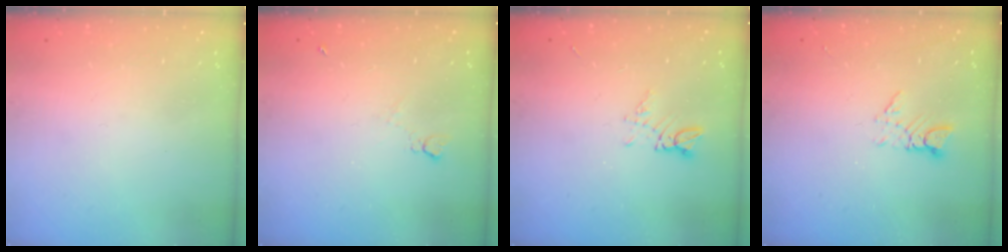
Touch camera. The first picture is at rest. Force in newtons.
{"total": 5.0, "press": 5.0, "slide": 0.6}
{"total": 4.7, "press": 4.6, "slide": 0.7}
{"total": 3.1, "press": 3.1, "slide": 0.2}